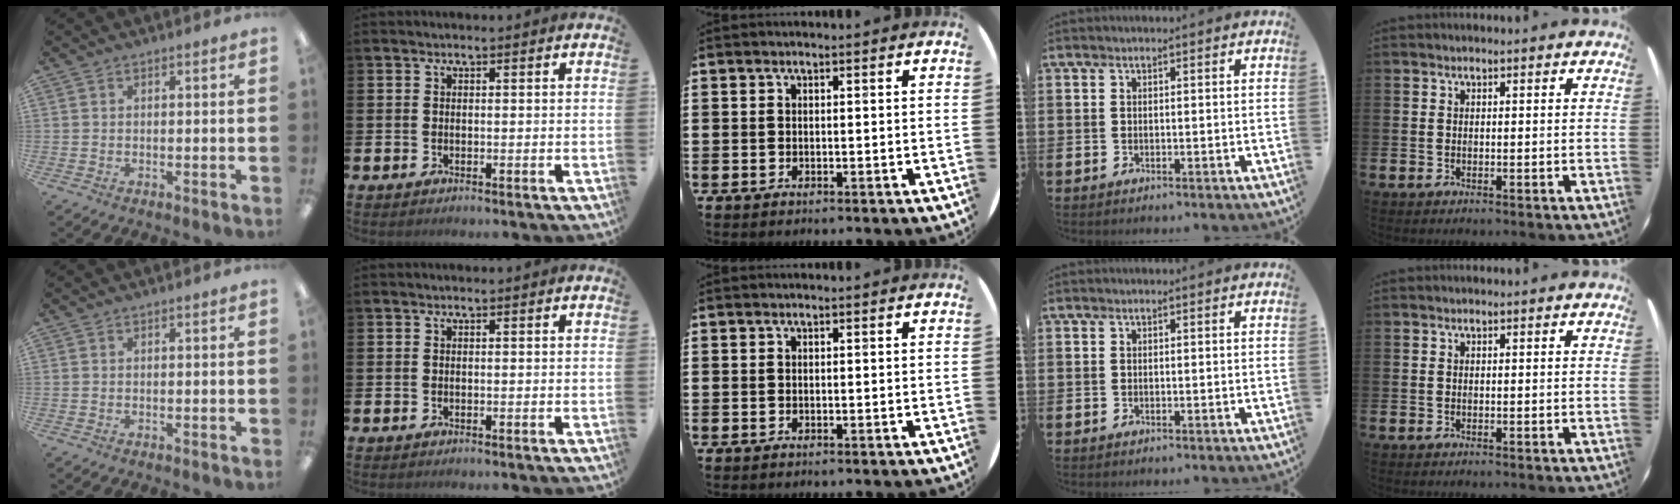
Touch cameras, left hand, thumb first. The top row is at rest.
{}